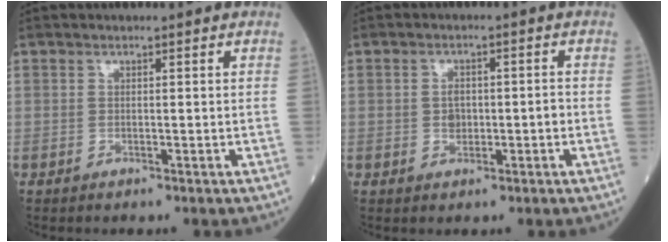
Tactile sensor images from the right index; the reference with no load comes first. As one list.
[{"total": 2.9, "force": [-0.4, 1.8, 2.3], "torque": [-0.037, 0.008, -0.003]}]